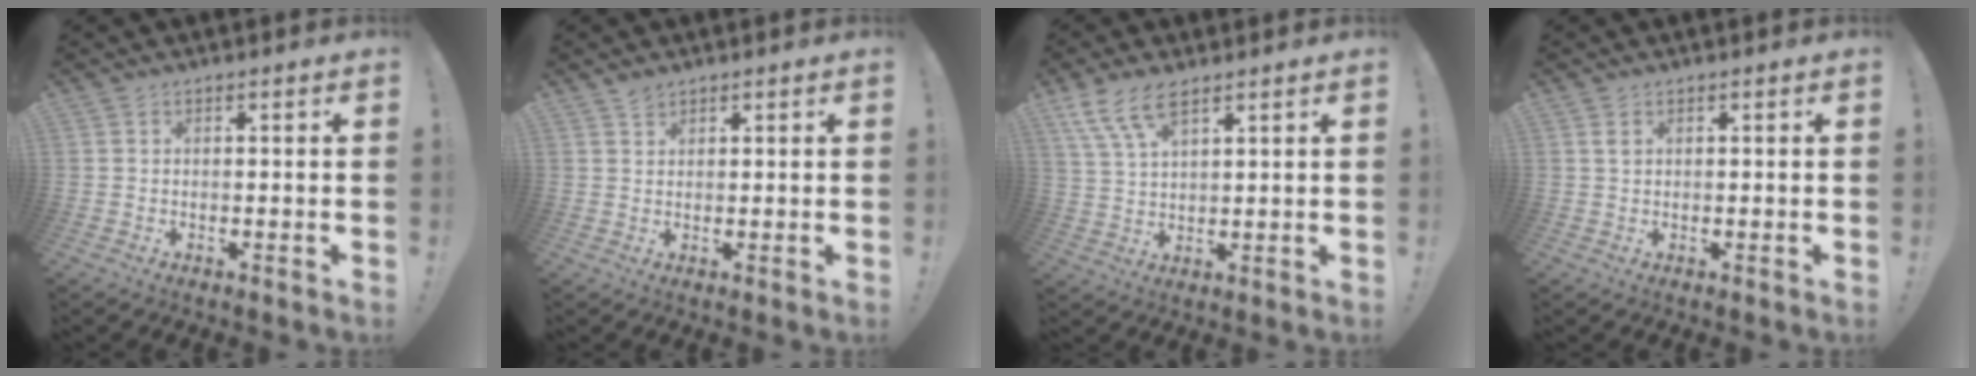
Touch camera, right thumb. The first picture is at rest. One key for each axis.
{"total": 1.8, "fx": 1.6, "fy": 0.6, "fz": 0.5, "tx": -0.006, "ty": -0.008, "tz": 0.029}
{"total": 8.9, "fx": 5.9, "fy": 3.3, "fz": 5.8, "tx": -0.115, "ty": -0.017, "tz": 0.115}
{"total": 0.0}